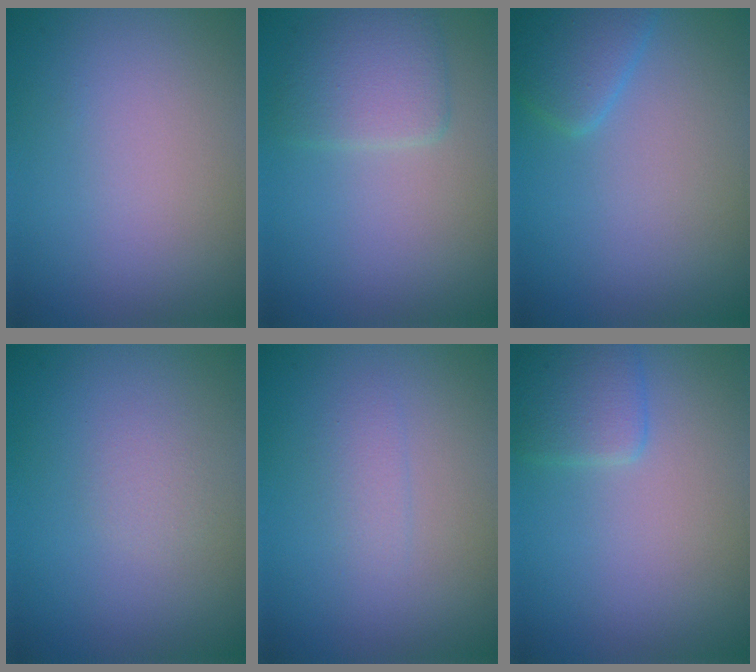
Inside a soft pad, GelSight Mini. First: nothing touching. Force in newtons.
{"total": 2.8, "press": 2.8, "slide": 0.3}
{"total": 2.6, "press": 2.6, "slide": 0.2}
{"total": 0.9, "press": 0.9, "slide": 0.0}
{"total": 1.1, "press": 1.1, "slide": 0.0}
{"total": 2.3, "press": 2.3, "slide": 0.1}